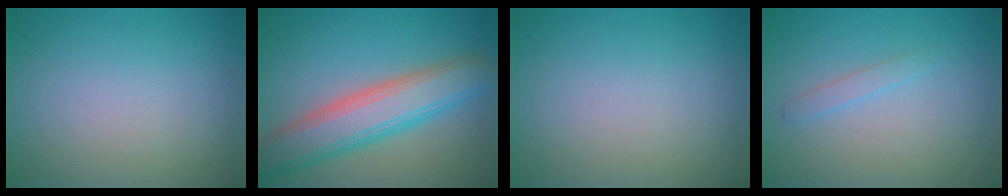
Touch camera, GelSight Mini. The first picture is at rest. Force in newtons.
{"total": 7.2, "press": 7.2, "slide": 0.1}
{"total": 0.0}
{"total": 1.0, "press": 1.0, "slide": 0.1}